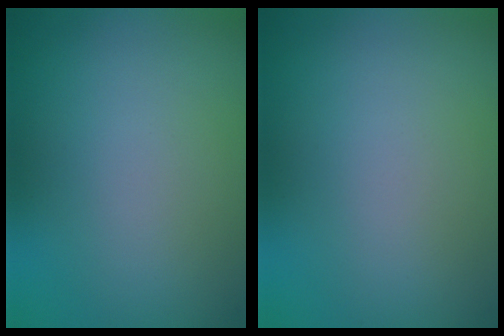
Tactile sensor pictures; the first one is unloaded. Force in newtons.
{"total": 0.0}